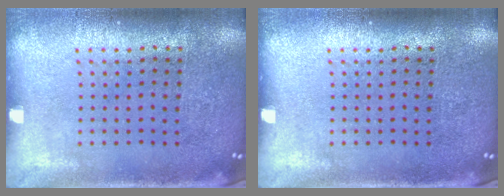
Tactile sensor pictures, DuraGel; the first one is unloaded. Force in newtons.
{"total": 0.0}